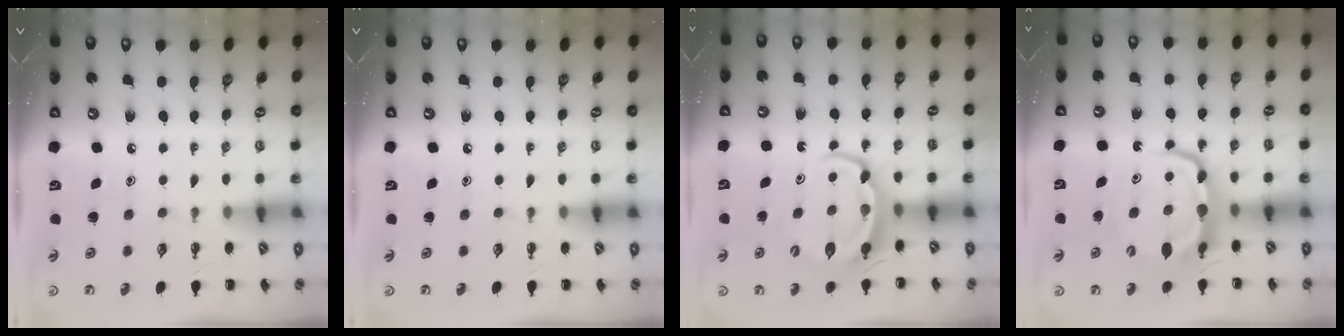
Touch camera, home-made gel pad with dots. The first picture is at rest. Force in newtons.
{"total": 0.0}
{"total": 6.2, "press": 6.1, "slide": 0.8}
{"total": 8.1, "press": 8.0, "slide": 1.2}